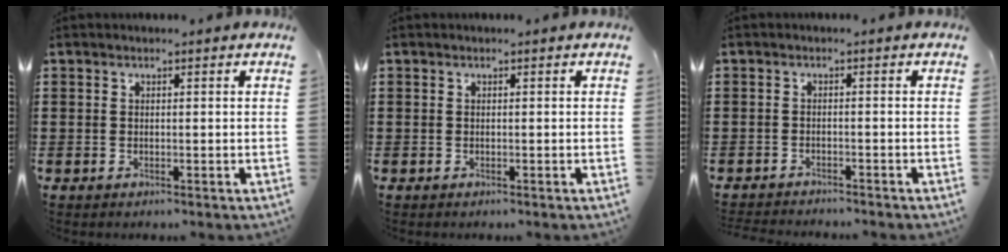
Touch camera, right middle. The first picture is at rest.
{"total": 0.0}
{"total": 1.6, "force": [-1.6, 0.0, 0.1], "torque": [-0.006, -0.001, -0.033]}